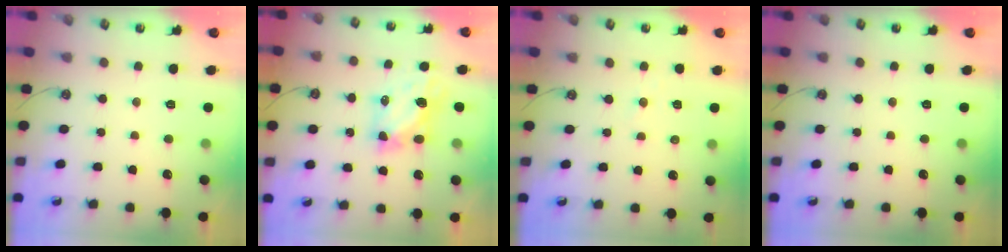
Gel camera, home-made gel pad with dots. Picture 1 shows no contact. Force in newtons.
{"total": 6.1, "press": 6.1, "slide": 0.3}
{"total": 2.9, "press": 2.9, "slide": 0.3}
{"total": 0.0}